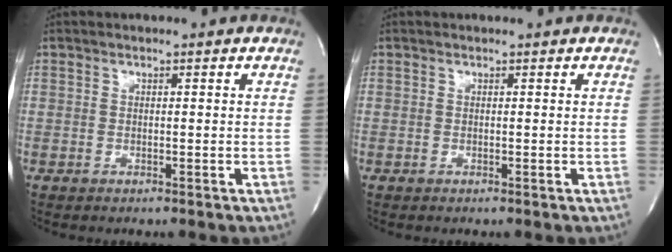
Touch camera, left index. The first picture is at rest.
{"total": 0.0}